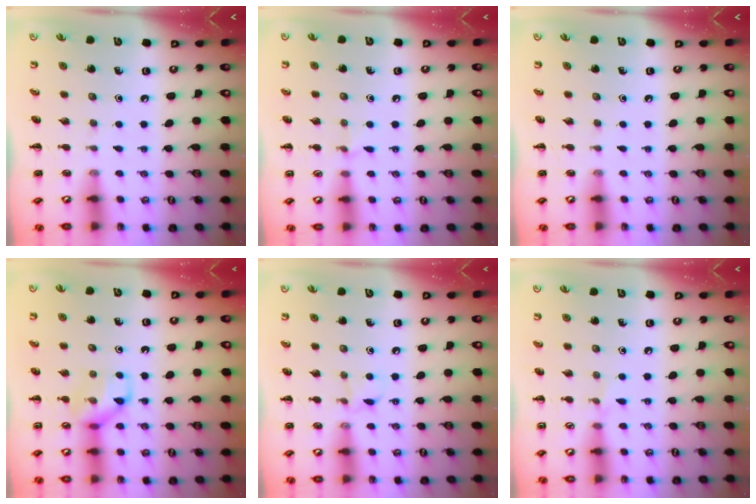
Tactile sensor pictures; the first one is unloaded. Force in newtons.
{"total": 4.2, "press": 3.9, "slide": 1.6}
{"total": 0.0}
{"total": 11.6, "press": 11.6, "slide": 1.1}
{"total": 5.3, "press": 5.2, "slide": 1.3}
{"total": 3.8, "press": 3.5, "slide": 1.4}